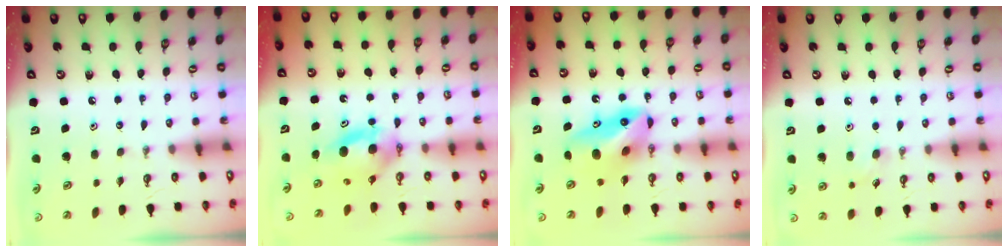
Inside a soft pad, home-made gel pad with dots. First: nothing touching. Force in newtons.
{"total": 6.4, "press": 6.0, "slide": 2.1}
{"total": 9.7, "press": 9.6, "slide": 1.4}
{"total": 6.1, "press": 6.0, "slide": 1.3}